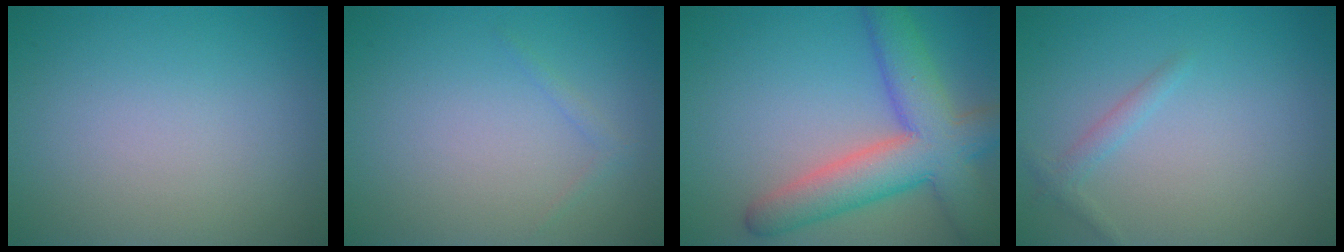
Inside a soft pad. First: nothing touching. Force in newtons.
{"total": 0.6, "press": 0.6, "slide": 0.1}
{"total": 8.3, "press": 8.3, "slide": 0.5}
{"total": 1.1, "press": 1.1, "slide": 0.0}